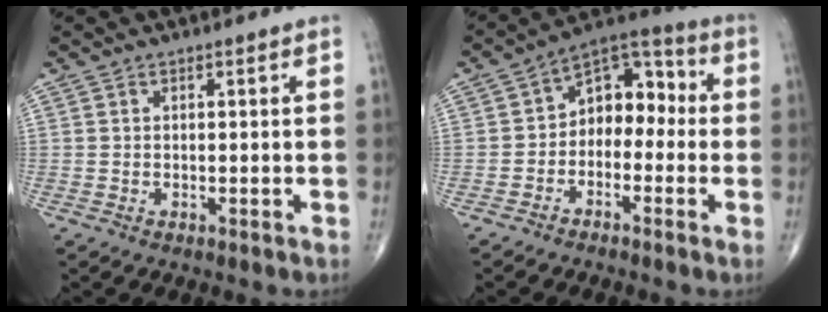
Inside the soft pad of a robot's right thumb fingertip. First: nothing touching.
{"total": 9.8, "force": [-1.2, 6.9, 6.9], "torque": [-0.063, 0.048, -0.040]}